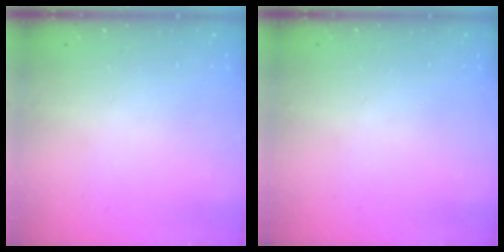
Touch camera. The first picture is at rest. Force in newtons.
{"total": 0.0}